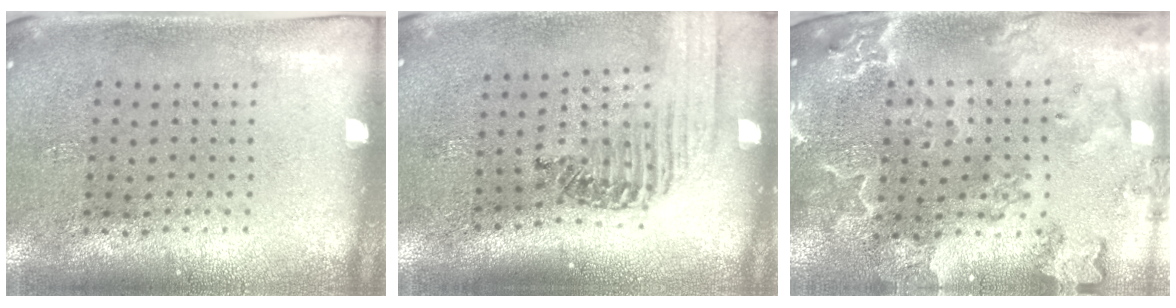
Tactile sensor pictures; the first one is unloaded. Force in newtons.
{"total": 1.4, "press": 1.4, "slide": 0.1}
{"total": 3.2, "press": 2.9, "slide": 1.3}